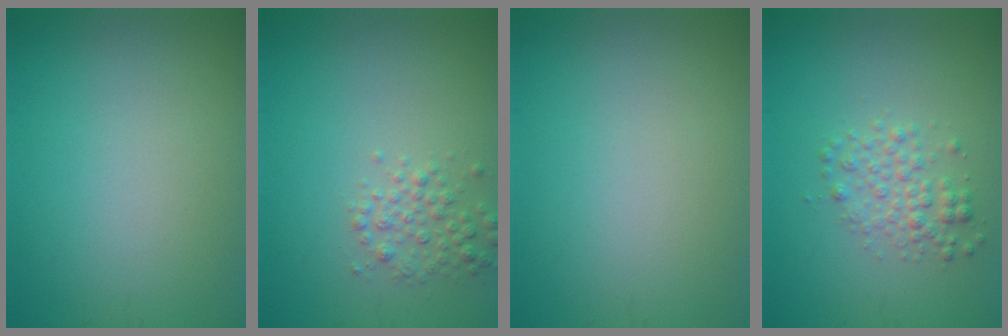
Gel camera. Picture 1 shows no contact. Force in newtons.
{"total": 2.1, "press": 2.1, "slide": 0.0}
{"total": 0.0}
{"total": 2.5, "press": 2.5, "slide": 0.1}